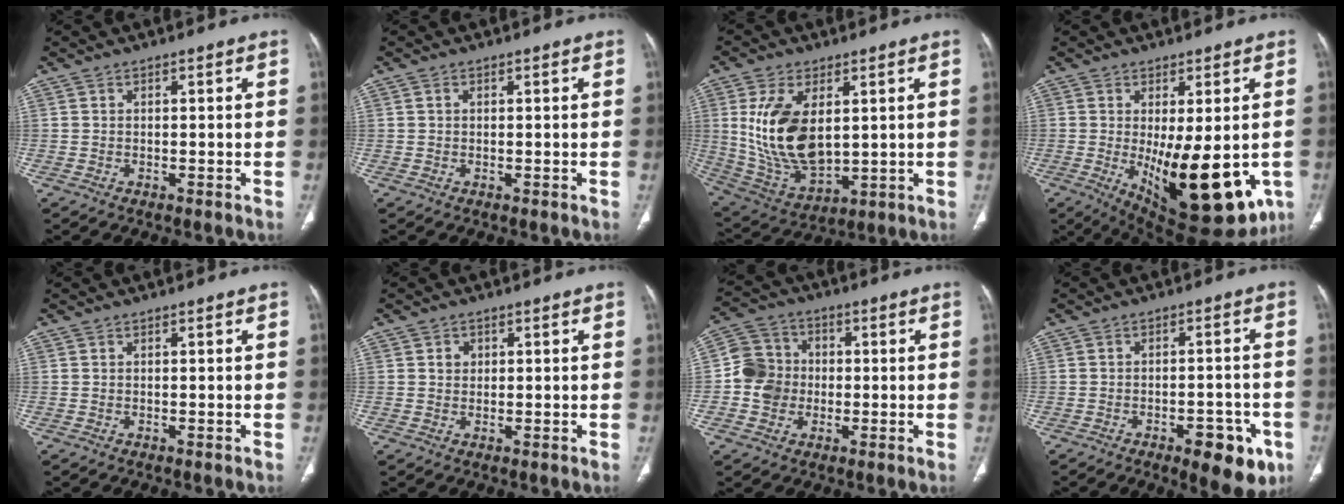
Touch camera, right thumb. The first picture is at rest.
{"total": 0.7, "force": [0.2, 0.5, 0.4], "torque": [-0.010, 0.003, 0.005]}
{"total": 16.7, "force": [2.9, 9.3, 13.6], "torque": [-0.251, -0.021, 0.077]}
{"total": 19.3, "force": [-4.0, 7.5, 17.3], "torque": [-0.220, -0.031, -0.030]}
{"total": 0.0}
{"total": 1.9, "force": [0.6, 1.7, 0.8], "torque": [-0.004, -0.001, 0.009]}
{"total": 8.8, "force": [-0.9, 8.2, 3.2], "torque": [-0.038, 0.024, -0.024]}
{"total": 10.2, "force": [-5.0, 4.4, 7.7], "torque": [-0.071, 0.019, -0.058]}